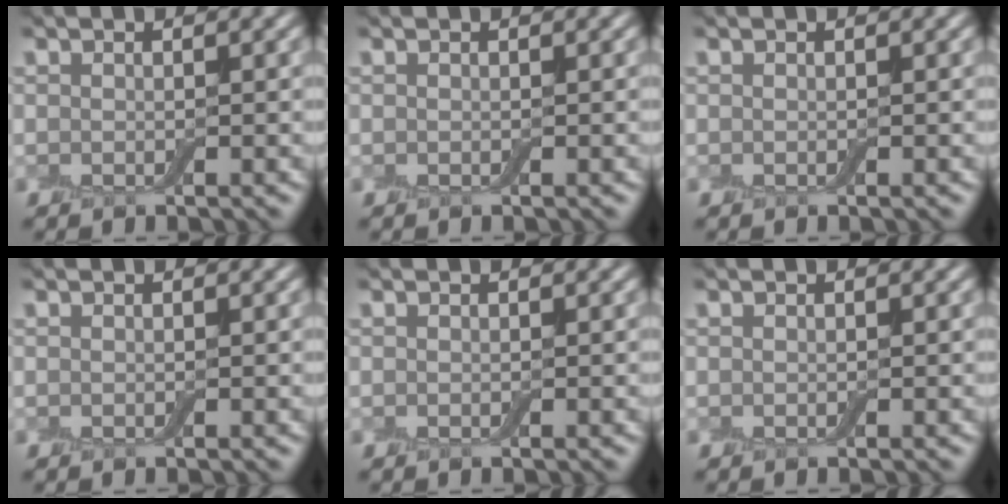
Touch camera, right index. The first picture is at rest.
{"total": 0.0}
{"total": 0.0}
{"total": 0.0}
{"total": 0.0}
{"total": 0.0}